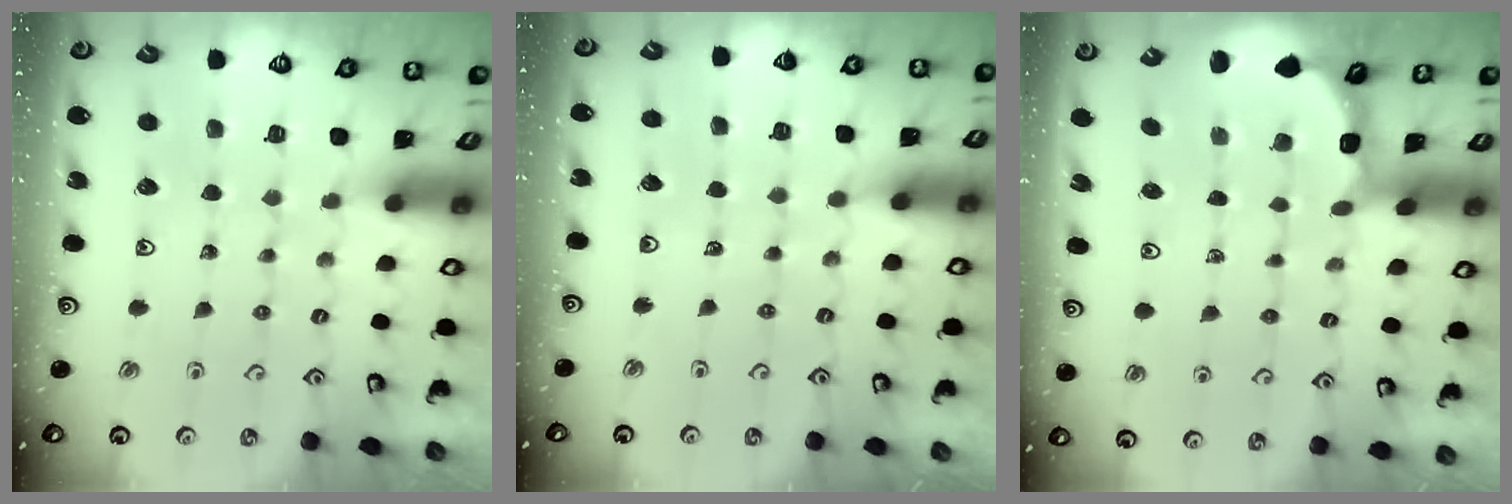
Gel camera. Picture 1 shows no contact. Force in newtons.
{"total": 2.9, "press": 2.9, "slide": 0.2}
{"total": 1.9, "press": 1.9, "slide": 0.3}